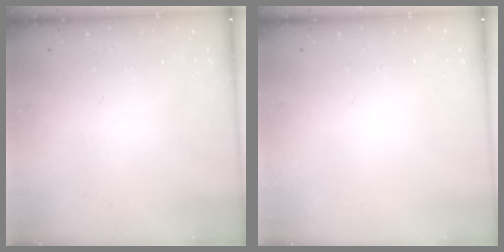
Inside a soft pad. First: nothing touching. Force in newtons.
{"total": 0.0}